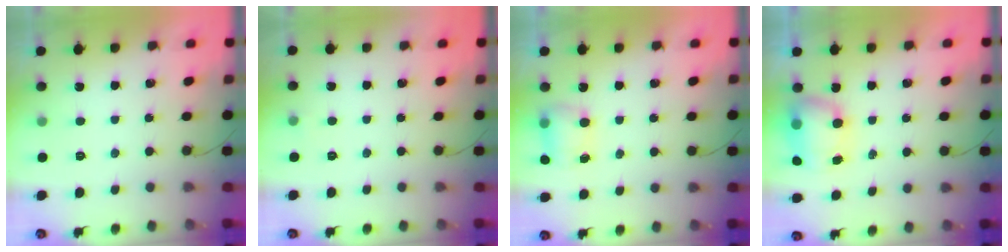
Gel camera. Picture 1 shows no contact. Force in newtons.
{"total": 2.8, "press": 2.5, "slide": 1.1}
{"total": 5.8, "press": 5.6, "slide": 1.5}
{"total": 7.3, "press": 7.2, "slide": 1.7}